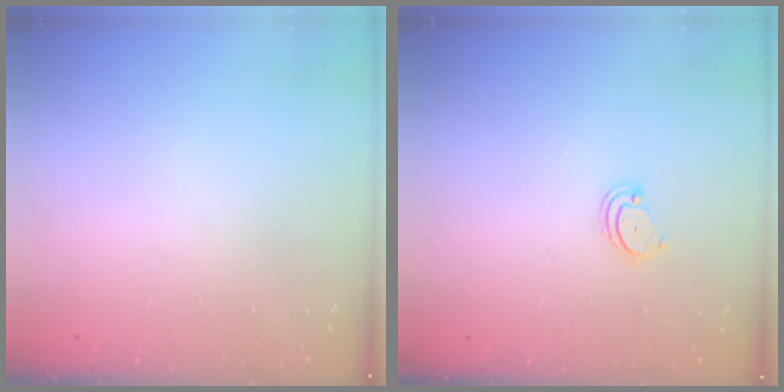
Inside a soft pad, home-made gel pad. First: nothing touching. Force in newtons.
{"total": 2.2, "press": 2.2, "slide": 0.3}